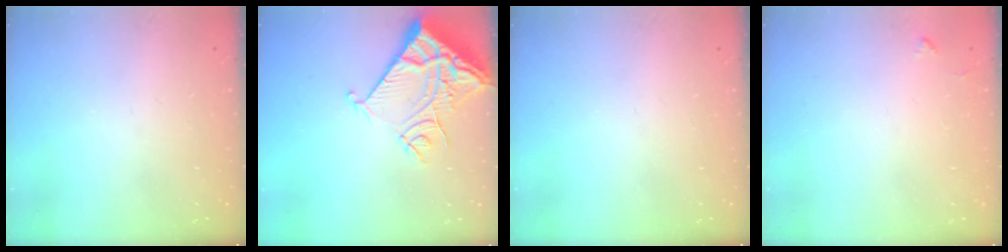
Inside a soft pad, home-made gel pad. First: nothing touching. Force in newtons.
{"total": 13.1, "press": 13.0, "slide": 1.7}
{"total": 0.0}
{"total": 3.5, "press": 3.5, "slide": 0.5}